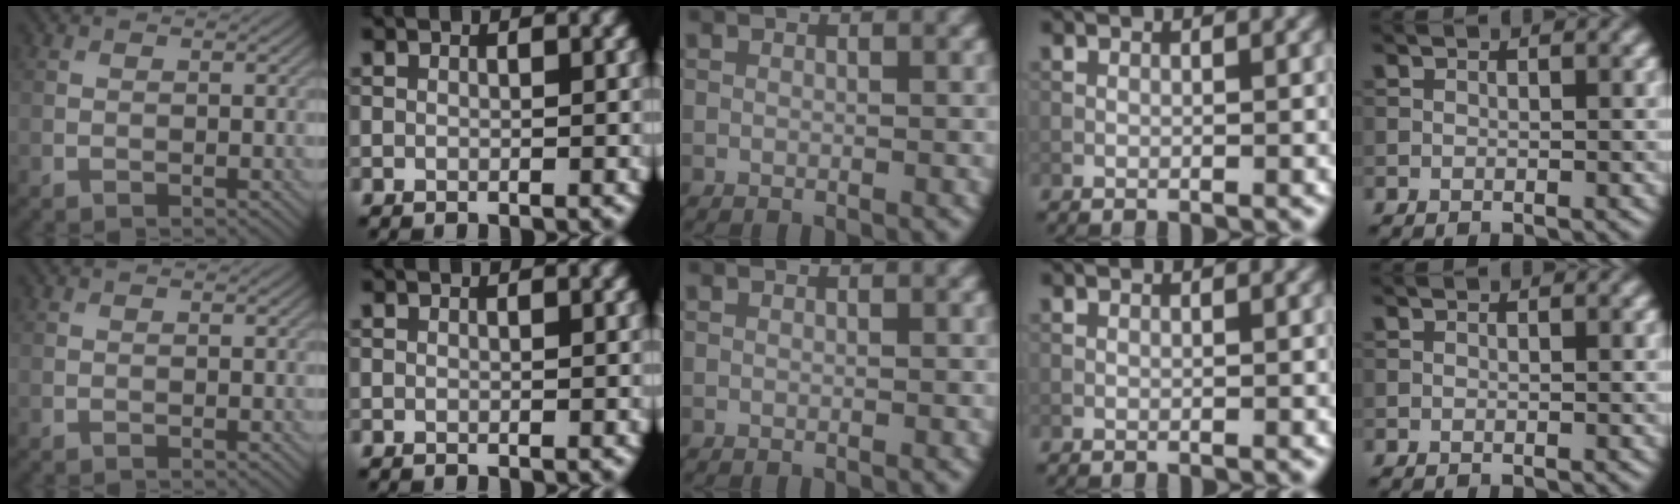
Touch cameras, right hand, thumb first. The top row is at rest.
{}